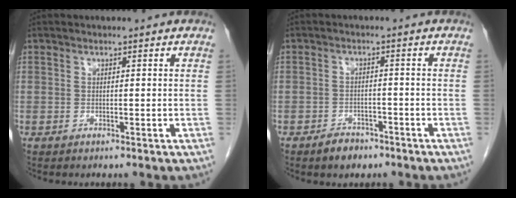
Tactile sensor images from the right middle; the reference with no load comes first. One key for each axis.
{"total": 3.3, "fx": -2.5, "fy": 1.8, "fz": 1.3, "tx": -0.022, "ty": 0.004, "tz": -0.033}